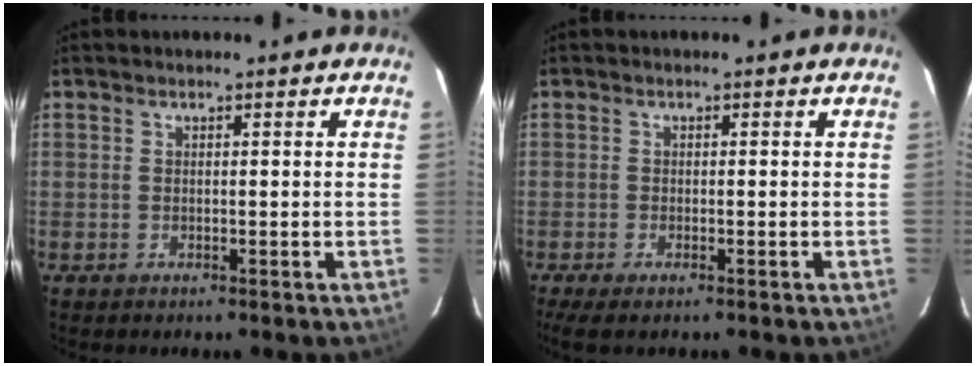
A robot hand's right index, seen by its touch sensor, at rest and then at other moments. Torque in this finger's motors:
{"motor_torque": [-0.05, -0.14, 0.15, 0.02]}